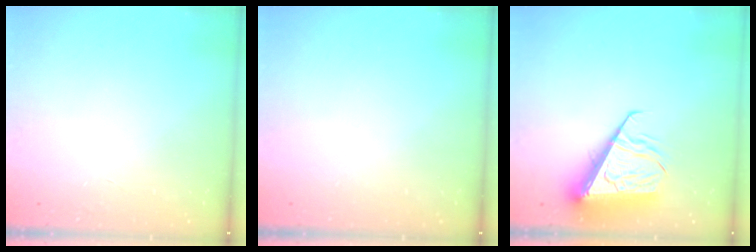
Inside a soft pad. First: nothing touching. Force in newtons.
{"total": 0.0}
{"total": 12.1, "press": 11.9, "slide": 1.7}